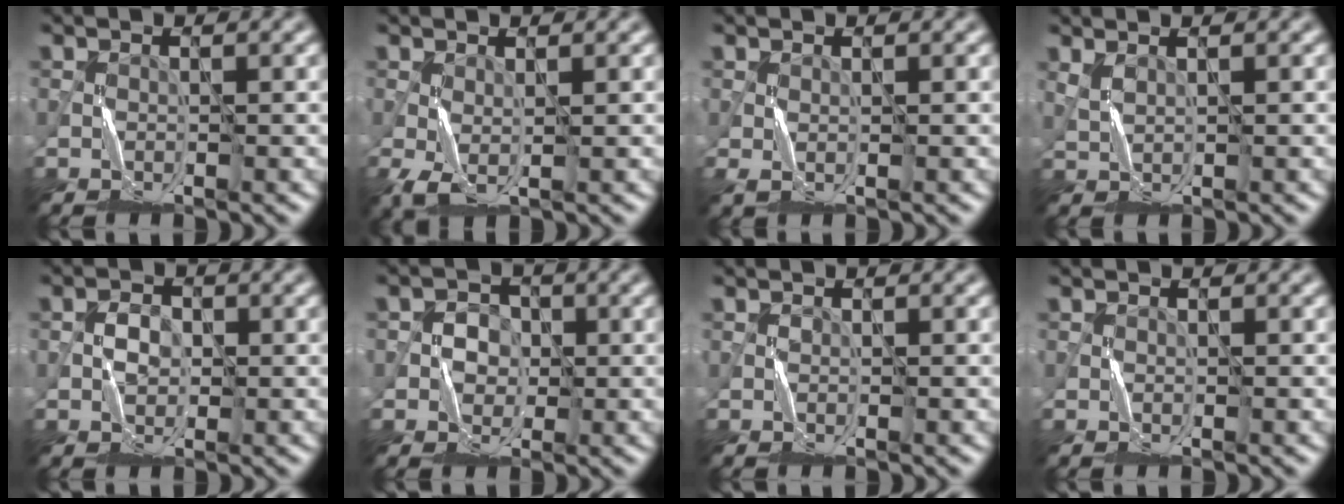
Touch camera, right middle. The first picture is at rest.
{"total": 1.8, "force": [-0.1, 0.8, 1.6], "torque": [-0.049, -0.003, 0.000]}
{"total": 0.8, "force": [0.3, 0.3, 0.7], "torque": [-0.022, -0.002, 0.008]}
{"total": 1.2, "force": [1.0, 0.4, 0.6], "torque": [-0.021, -0.001, 0.025]}
{"total": 1.8, "force": [-0.2, 1.4, 1.0], "torque": [-0.017, 0.004, -0.006]}
{"total": 2.1, "force": [-0.3, 2.1, 0.6], "torque": [-0.002, 0.004, -0.009]}
{"total": 0.0}
{"total": 0.0}